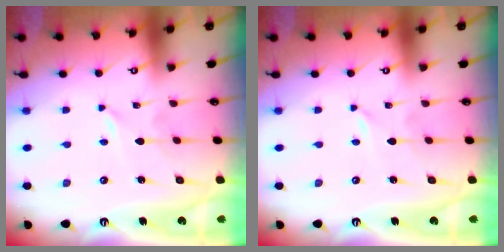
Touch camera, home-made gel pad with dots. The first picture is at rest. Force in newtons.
{"total": 0.0}